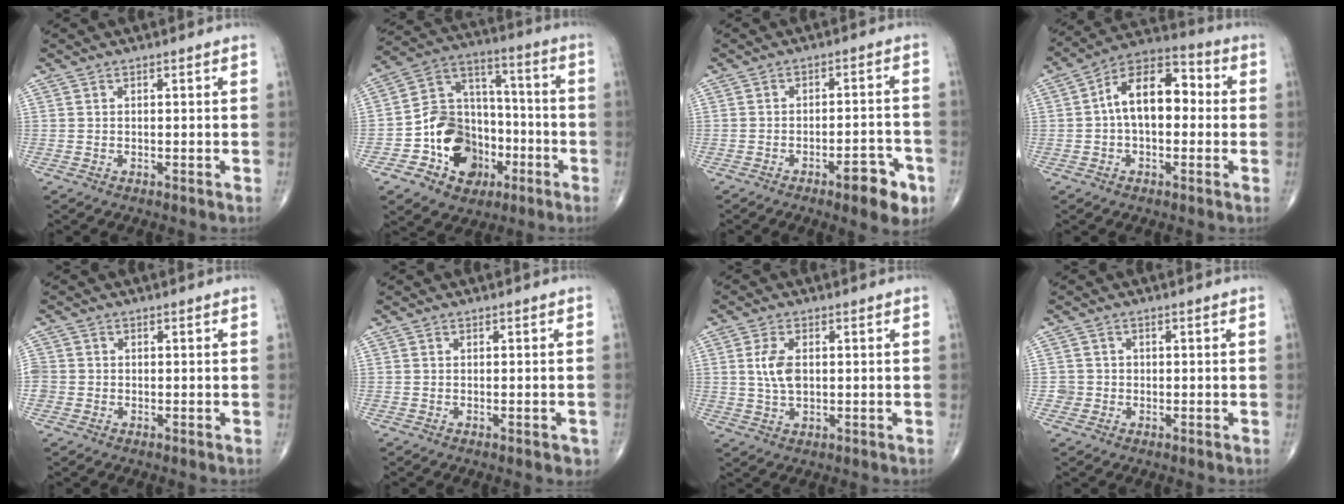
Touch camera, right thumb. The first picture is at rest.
{"total": 16.9, "force": [-6.2, 13.3, 8.5], "torque": [-0.097, 0.069, -0.101]}
{"total": 8.2, "force": [-4.4, 2.7, 6.4], "torque": [-0.070, 0.028, -0.056]}
{"total": 13.0, "force": [0.5, 7.7, 10.4], "torque": [-0.151, 0.042, -0.006]}
{"total": 2.8, "force": [-0.5, 2.6, 0.8], "torque": [-0.011, 0.008, -0.012]}
{"total": 1.9, "force": [-0.8, 0.7, 1.5], "torque": [-0.014, -0.001, -0.007]}
{"total": 5.3, "force": [0.7, 2.9, 4.4], "torque": [-0.091, -0.003, 0.014]}
{"total": 2.1, "force": [-0.3, 2.0, -0.1], "torque": [0.020, 0.009, -0.010]}